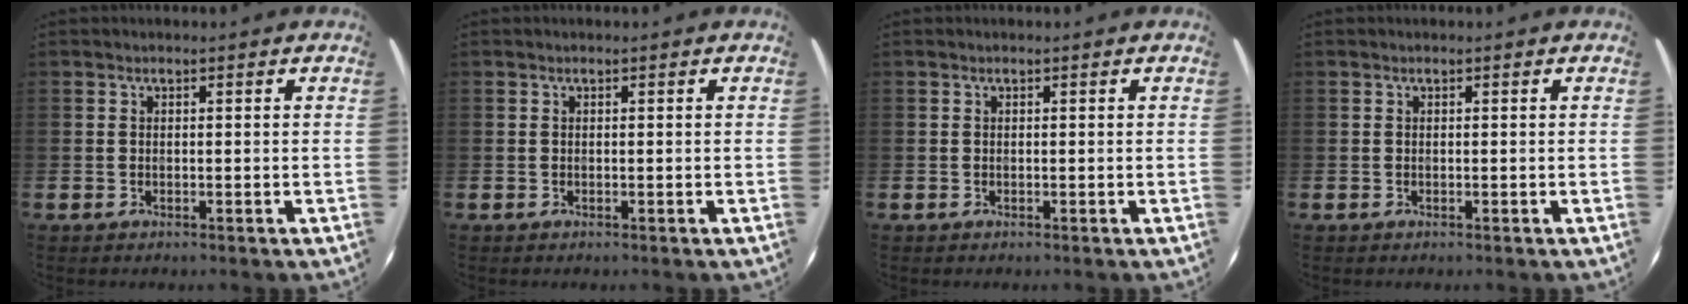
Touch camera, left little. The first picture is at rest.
{"total": 0.0}
{"total": 0.0}
{"total": 0.0}